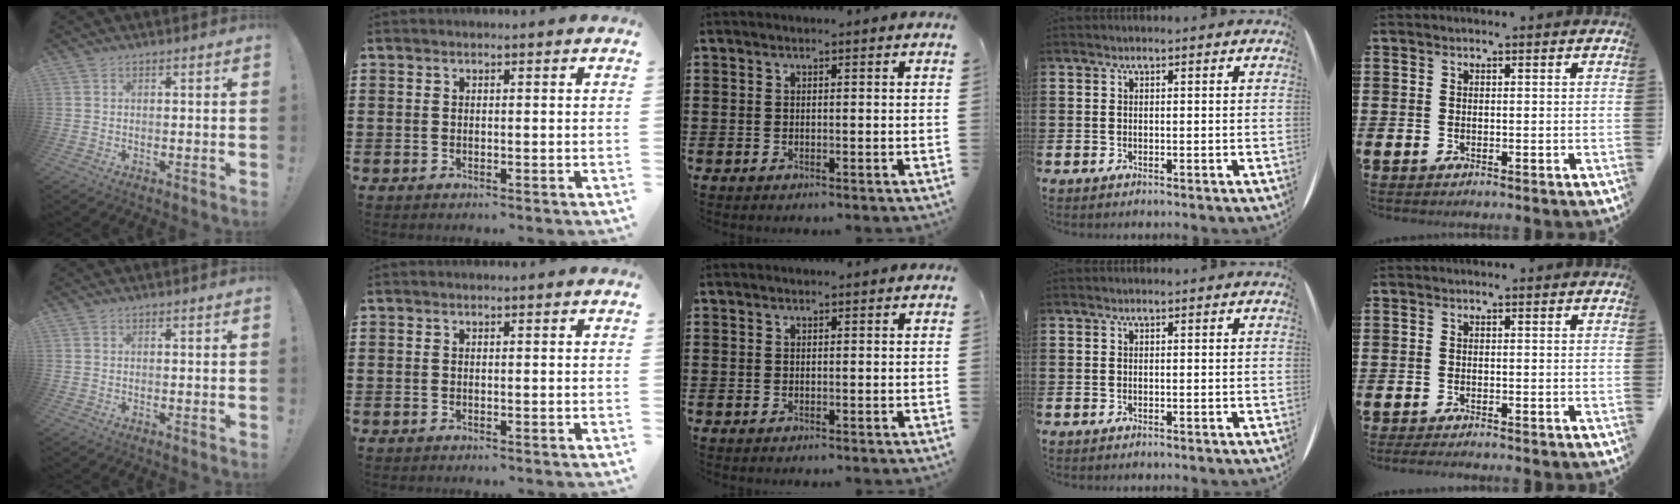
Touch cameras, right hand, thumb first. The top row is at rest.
{"little": {"total": 1.2, "force": [-1.1, -0.1, 0.5], "torque": [-0.007, 0.003, -0.021]}}